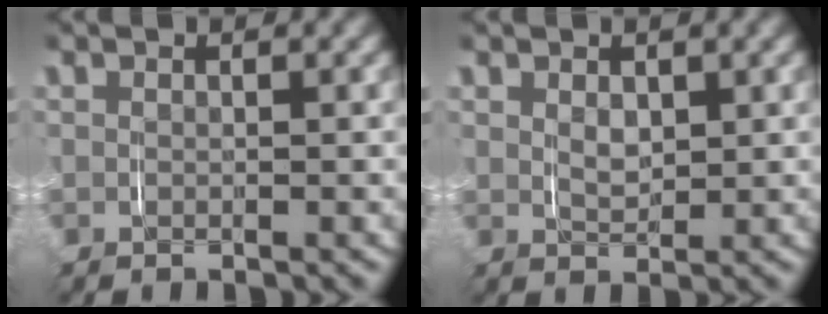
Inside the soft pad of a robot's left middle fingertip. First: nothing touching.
{"total": 1.7, "force": [0.7, 1.0, 1.1], "torque": [-0.021, -0.010, 0.018]}